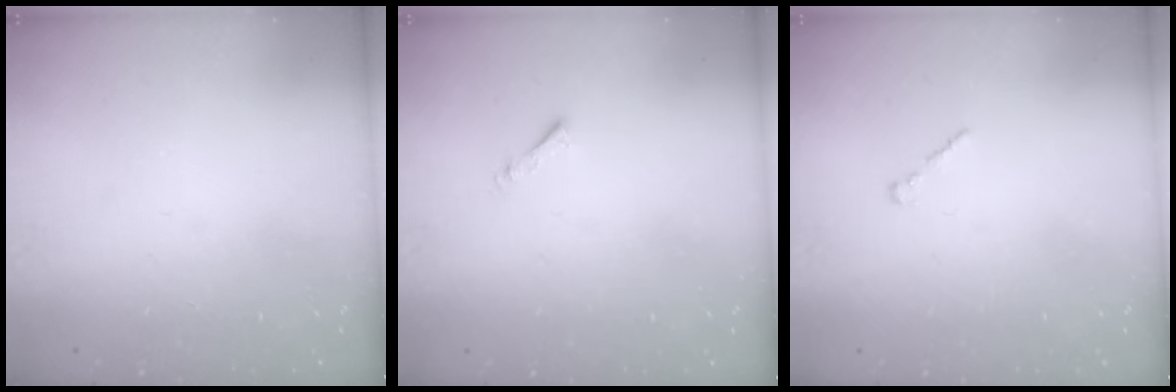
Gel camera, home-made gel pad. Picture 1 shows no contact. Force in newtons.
{"total": 0.8, "press": 0.7, "slide": 0.3}
{"total": 1.0, "press": 0.8, "slide": 0.5}